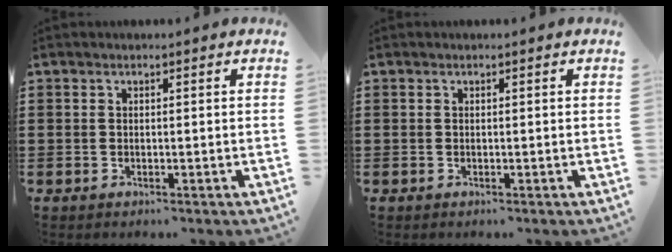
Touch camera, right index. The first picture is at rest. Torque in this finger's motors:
{"motor_torque": [-0.20, 0.95, 0.00, -0.01]}